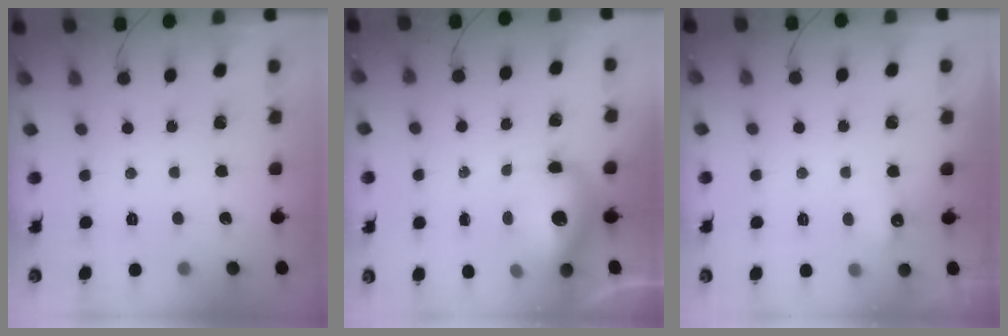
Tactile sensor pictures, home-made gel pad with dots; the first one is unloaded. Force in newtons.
{"total": 12.3, "press": 11.9, "slide": 2.7}
{"total": 4.1, "press": 3.9, "slide": 1.1}